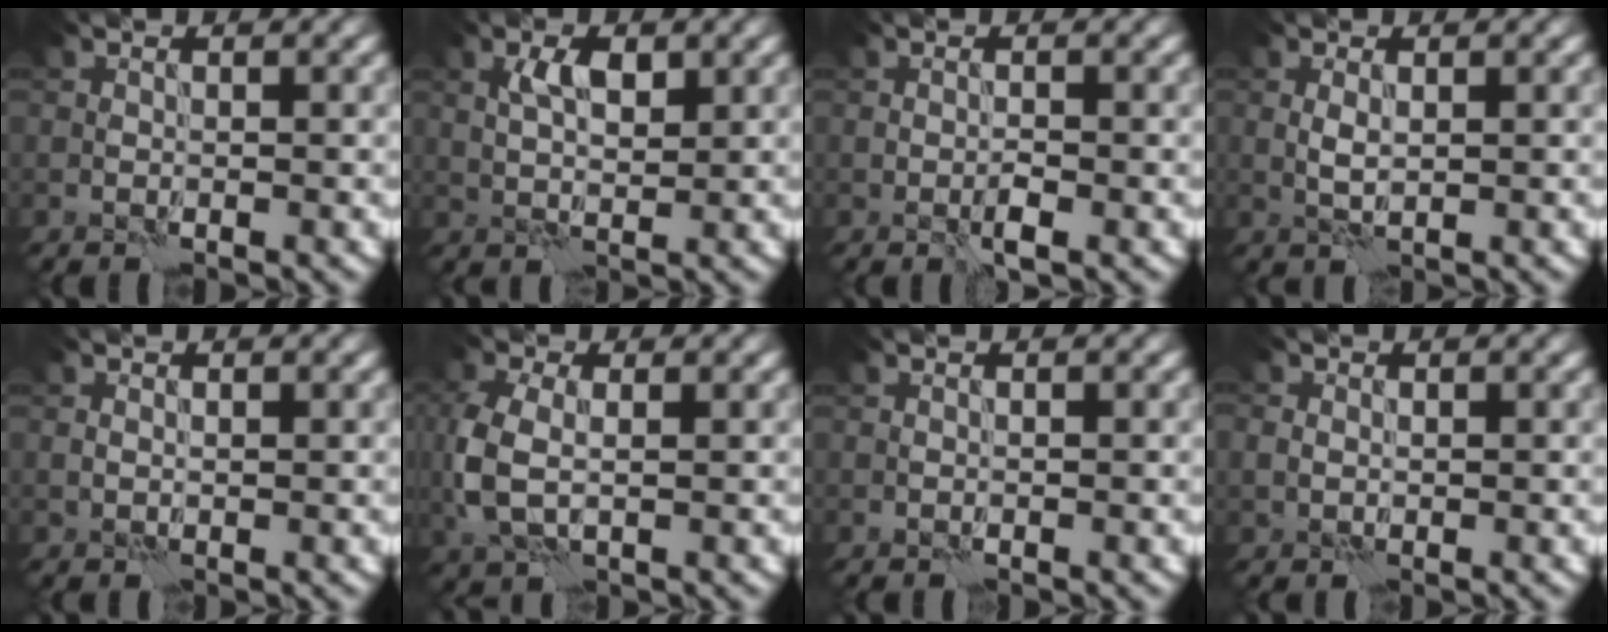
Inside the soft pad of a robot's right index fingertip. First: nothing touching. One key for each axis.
{"total": 2.8, "fx": 1.0, "fy": 1.2, "fz": 2.3, "tx": -0.045, "ty": 0.006, "tz": 0.020}
{"total": 1.4, "fx": -0.7, "fy": 0.3, "fz": 1.2, "tx": -0.021, "ty": 0.002, "tz": -0.014}
{"total": 1.2, "fx": 0.3, "fy": 0.4, "fz": 1.1, "tx": -0.025, "ty": 0.003, "tz": 0.007}
{"total": 0.0}
{"total": 4.9, "fx": 0.0, "fy": 3.0, "fz": 3.8, "tx": -0.104, "ty": 0.001, "tz": 0.000}
{"total": 0.0}
{"total": 1.1, "fx": -0.1, "fy": 1.0, "fz": 0.5, "tx": -0.008, "ty": 0.001, "tz": -0.002}